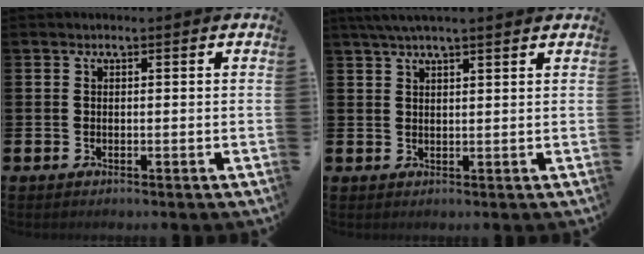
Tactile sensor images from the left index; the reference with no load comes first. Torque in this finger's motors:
{"motor_torque": [1.14, -1.00, 0.66, 0.21]}